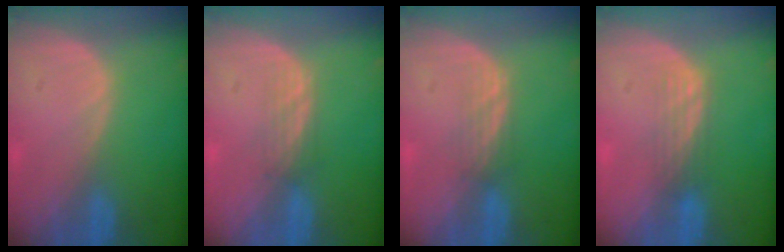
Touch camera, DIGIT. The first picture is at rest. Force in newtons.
{"total": 2.2, "press": 2.2, "slide": 0.4}
{"total": 2.3, "press": 2.2, "slide": 0.5}
{"total": 2.9, "press": 2.5, "slide": 1.5}